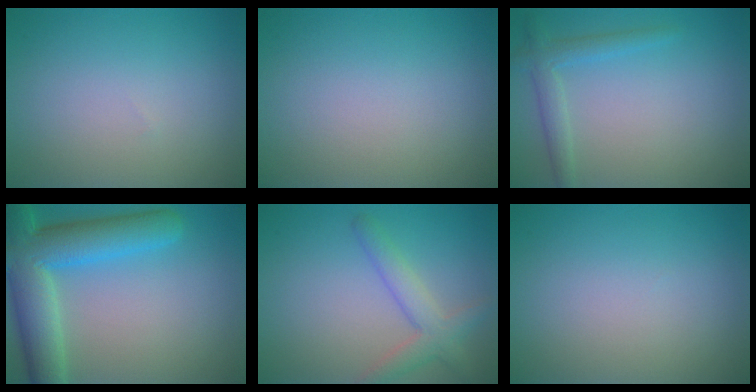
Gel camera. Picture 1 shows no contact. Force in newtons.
{"total": 0.0}
{"total": 2.3, "press": 2.3, "slide": 0.1}
{"total": 9.1, "press": 9.1, "slide": 0.3}
{"total": 3.2, "press": 3.2, "slide": 0.2}
{"total": 0.0}